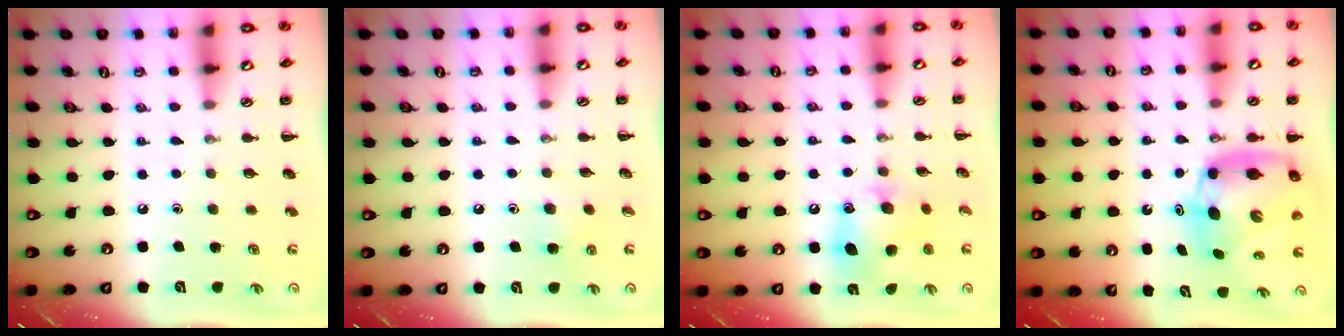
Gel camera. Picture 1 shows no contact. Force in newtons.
{"total": 3.8, "press": 3.4, "slide": 1.5}
{"total": 11.7, "press": 11.6, "slide": 1.6}
{"total": 8.9, "press": 8.6, "slide": 2.4}